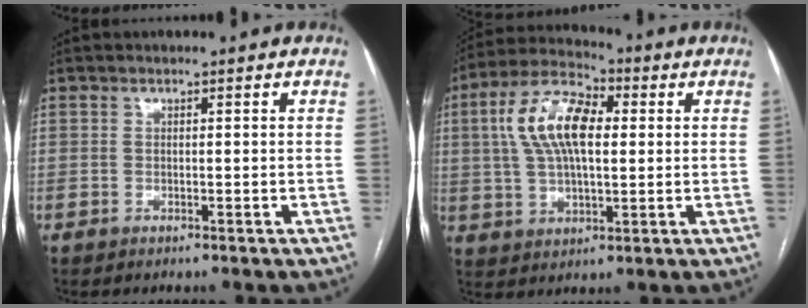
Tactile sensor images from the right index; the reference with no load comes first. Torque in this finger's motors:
{"motor_torque": [0.74, 0.29, 0.90, 0.21]}